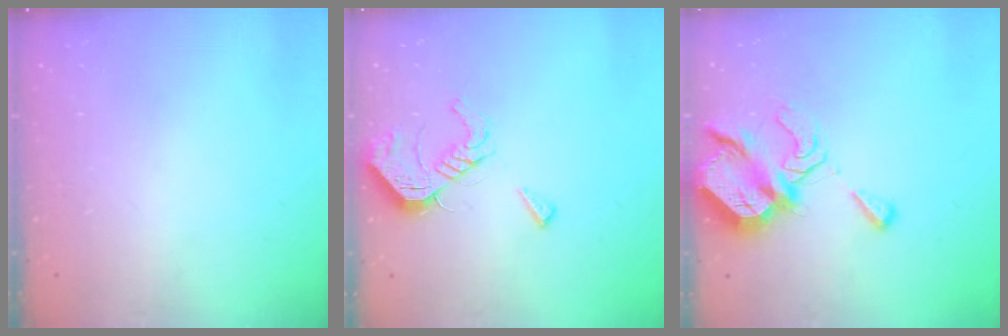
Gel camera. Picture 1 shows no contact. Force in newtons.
{"total": 10.7, "press": 10.7, "slide": 0.8}
{"total": 9.0, "press": 8.9, "slide": 1.1}